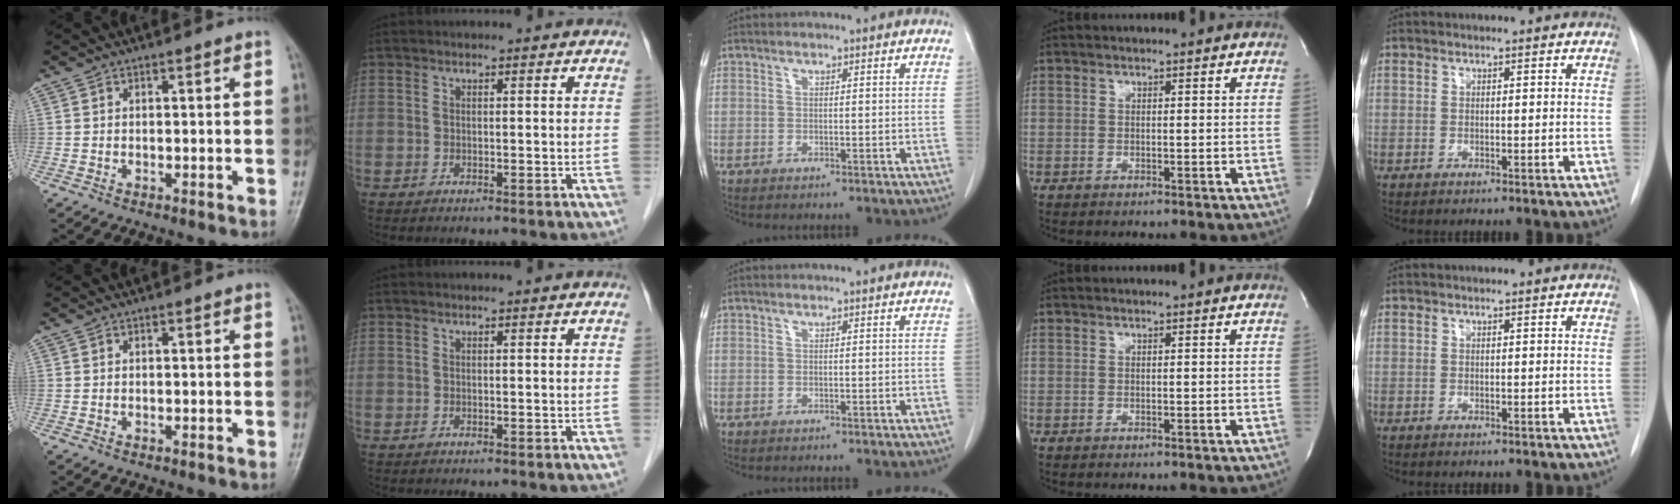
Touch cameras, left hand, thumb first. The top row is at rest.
{}